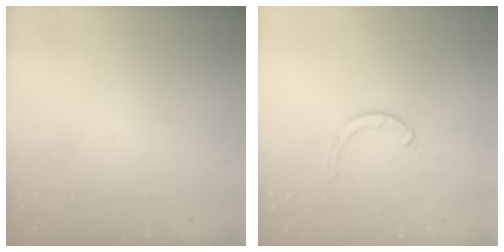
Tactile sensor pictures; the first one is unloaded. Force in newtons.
{"total": 0.0}